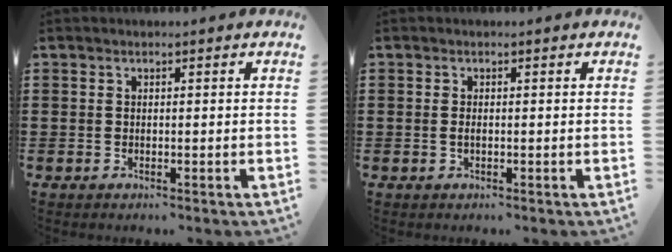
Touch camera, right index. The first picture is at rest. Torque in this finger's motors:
{"motor_torque": [2.14, 0.00, 0.10, 0.03]}